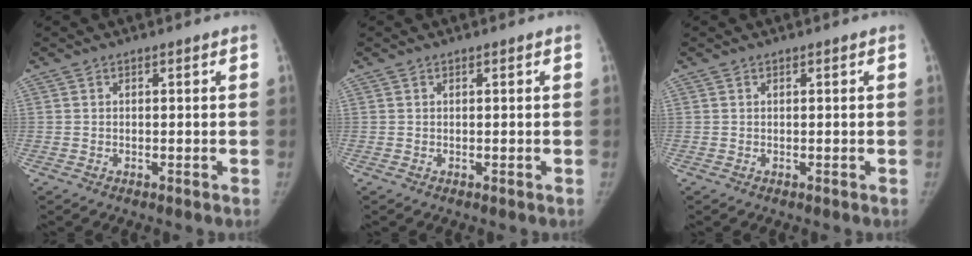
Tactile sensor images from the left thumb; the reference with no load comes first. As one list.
[{"total": 0.0}, {"total": 0.0}]